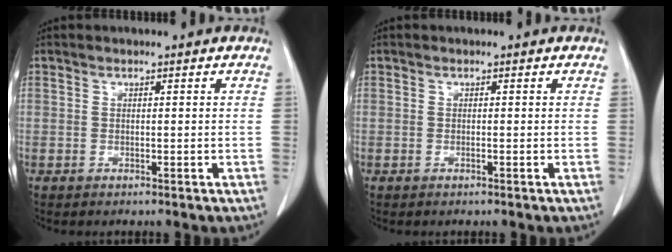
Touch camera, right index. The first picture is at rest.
{"total": 0.0}